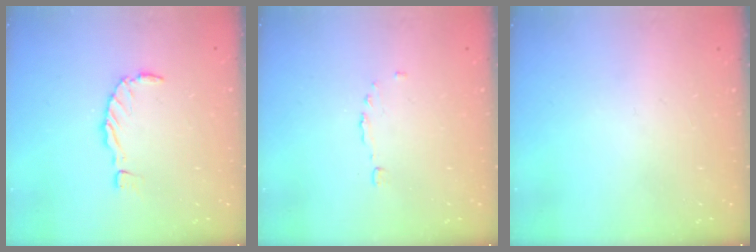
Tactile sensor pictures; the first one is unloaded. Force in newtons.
{"total": 1.1, "press": 0.8, "slide": 0.7}
{"total": 0.0}